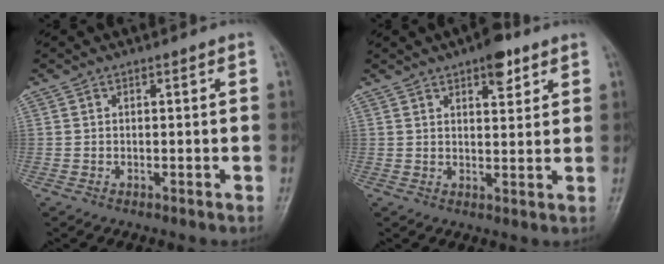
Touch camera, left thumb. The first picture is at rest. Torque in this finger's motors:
{"motor_torque": [1.14, 0.83, 0.74, -0.39, 0.19]}